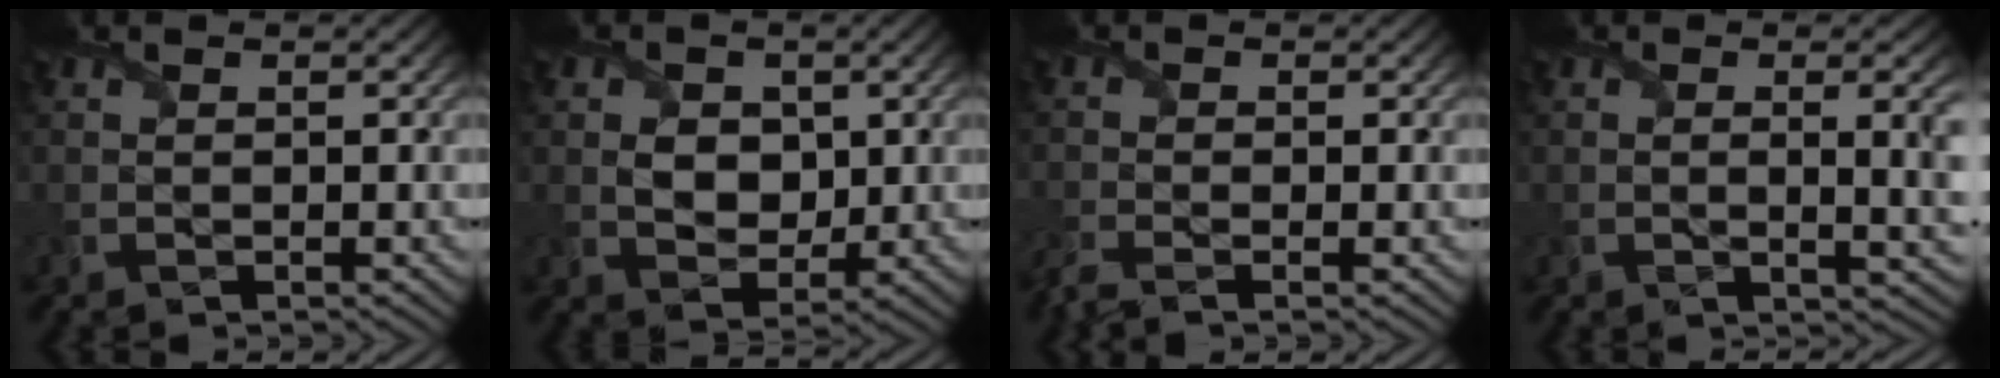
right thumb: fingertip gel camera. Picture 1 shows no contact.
{"total": 4.2, "force": [0.5, 3.3, 2.6], "torque": [-0.059, -0.006, 0.002]}
{"total": 2.5, "force": [-1.8, 0.4, 1.6], "torque": [-0.042, -0.009, -0.047]}
{"total": 6.0, "force": [0.1, 1.9, 5.6], "torque": [-0.071, 0.001, 0.004]}